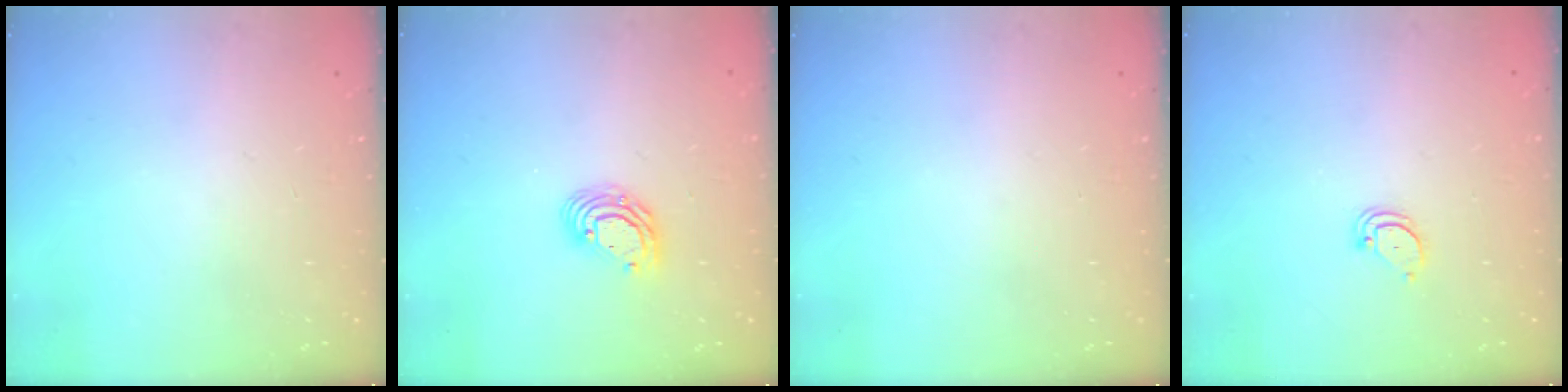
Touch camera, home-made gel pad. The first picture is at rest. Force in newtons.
{"total": 7.5, "press": 7.4, "slide": 1.1}
{"total": 0.0}
{"total": 2.7, "press": 2.7, "slide": 0.2}